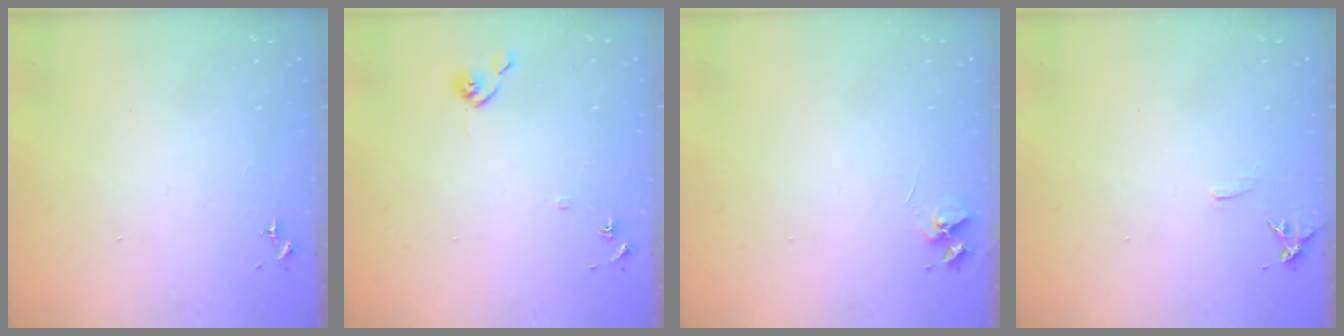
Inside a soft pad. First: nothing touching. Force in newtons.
{"total": 7.1, "press": 7.0, "slide": 0.6}
{"total": 3.9, "press": 3.9, "slide": 0.3}
{"total": 7.0, "press": 7.0, "slide": 0.8}